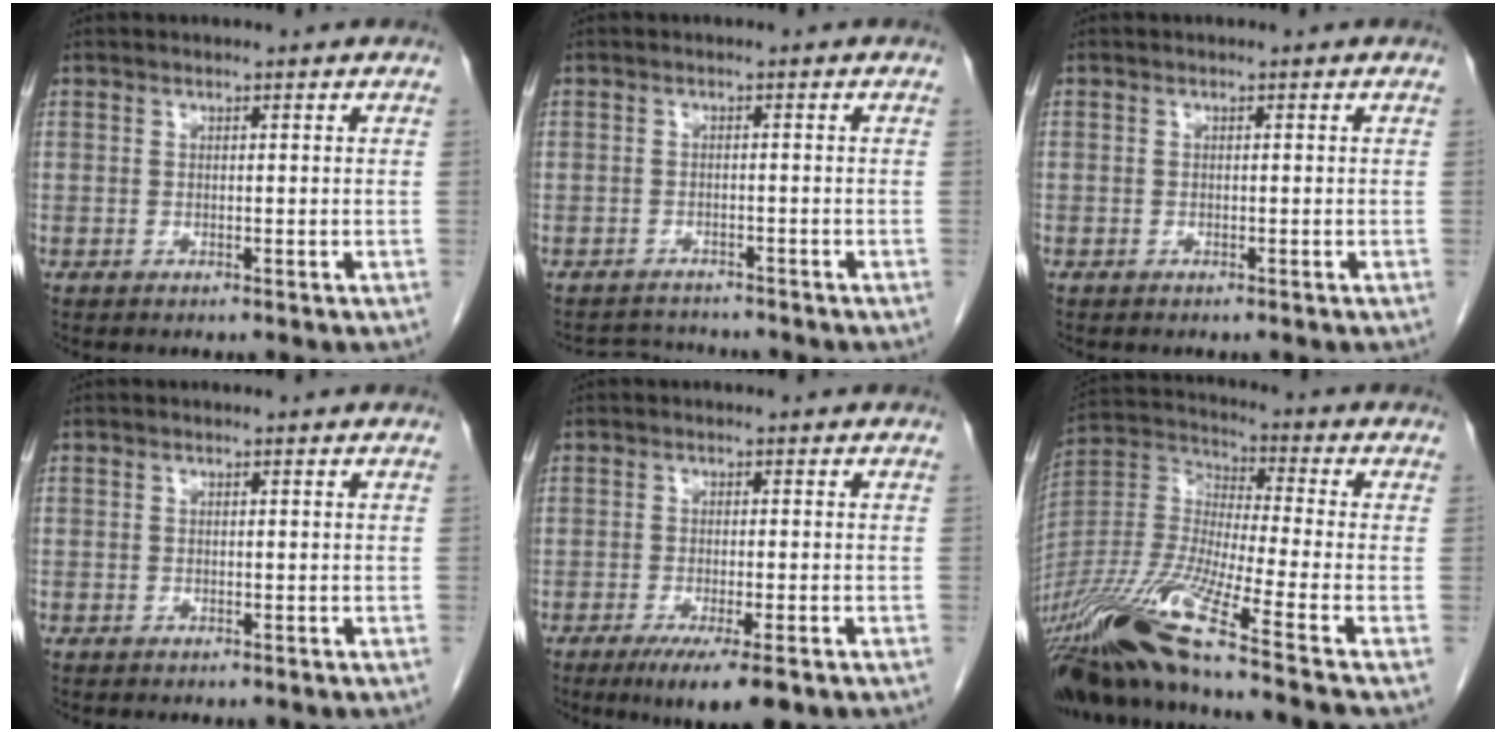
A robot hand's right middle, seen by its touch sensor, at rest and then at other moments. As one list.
[{"total": 3.4, "force": [-3.3, 0.8, -0.4], "torque": [0.005, -0.008, -0.054]}, {"total": 0.0}, {"total": 0.5, "force": [-0.4, 0.4, 0.0], "torque": [-0.008, 0.002, -0.008]}, {"total": 7.2, "force": [-4.6, 0.8, 5.5], "torque": [-0.080, -0.018, -0.067]}, {"total": 20.1, "force": [-14.4, -1.5, 13.9], "torque": [-0.319, -0.032, -0.275]}]